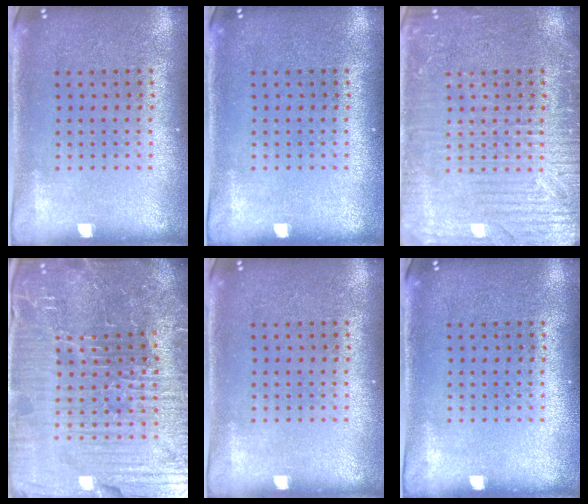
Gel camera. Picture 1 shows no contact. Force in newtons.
{"total": 0.0}
{"total": 5.1, "press": 5.1, "slide": 0.7}
{"total": 7.5, "press": 6.7, "slide": 3.5}
{"total": 0.0}
{"total": 0.0}